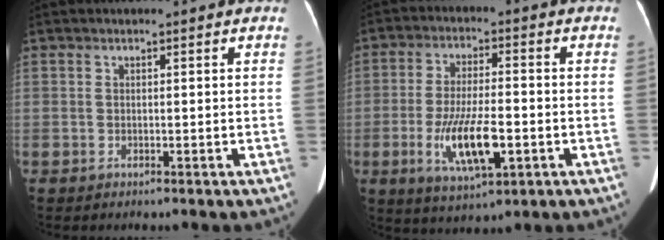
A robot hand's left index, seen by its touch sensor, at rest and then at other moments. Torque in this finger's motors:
{"motor_torque": [1.50, 0.46, 0.36, 0.21]}